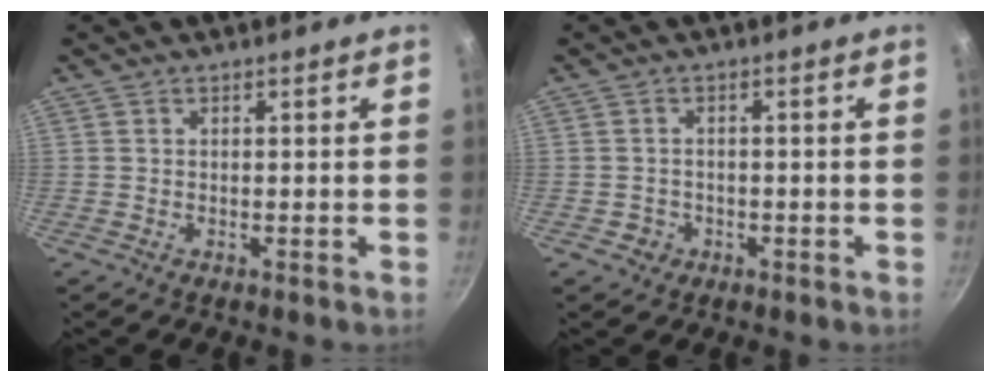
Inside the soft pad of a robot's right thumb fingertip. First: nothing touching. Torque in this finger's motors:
{"motor_torque": [-0.21, 0.21, 0.05, -0.02, 0.01]}